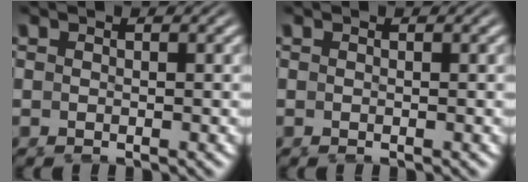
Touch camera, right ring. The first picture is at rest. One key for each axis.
{"total": 0.0}